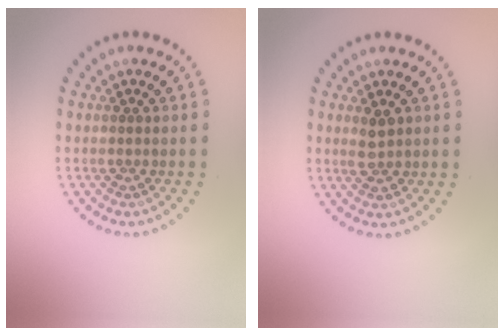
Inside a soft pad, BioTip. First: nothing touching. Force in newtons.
{"total": 1.8, "press": 1.7, "slide": 0.2}